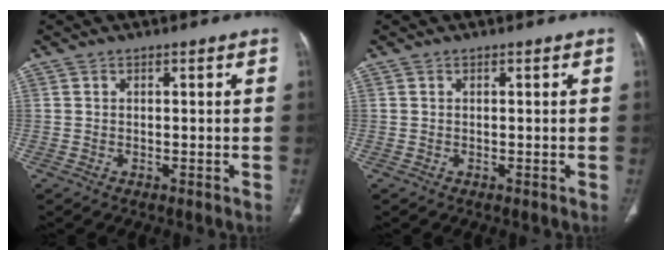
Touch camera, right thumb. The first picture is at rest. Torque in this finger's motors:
{"motor_torque": [0.00, 0.00, 0.01, -0.01, 0.01]}